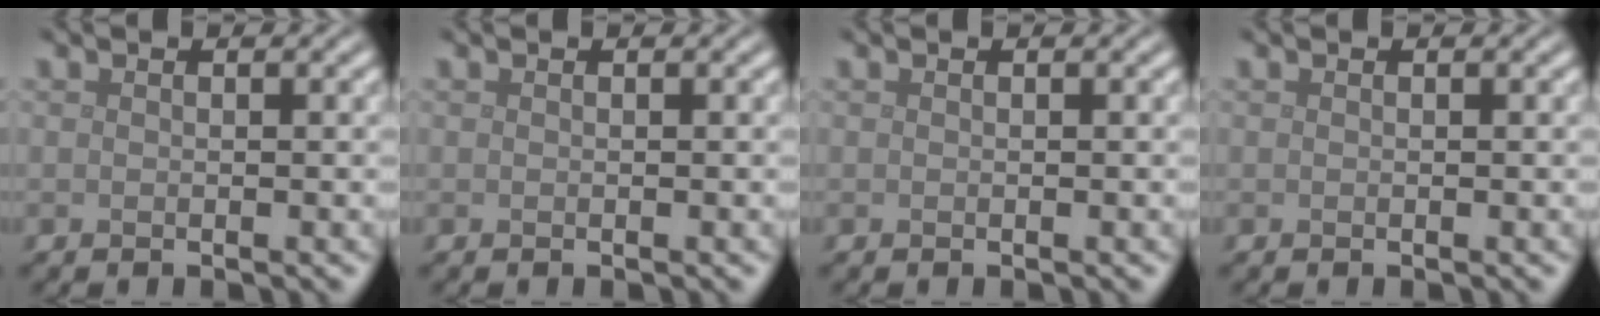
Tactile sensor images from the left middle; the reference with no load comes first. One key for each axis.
{"total": 0.0}
{"total": 0.0}
{"total": 0.0}